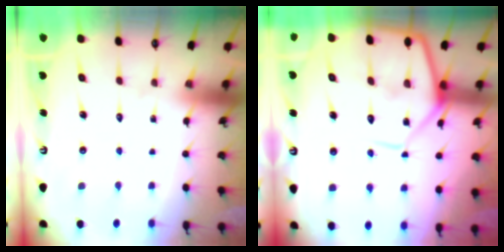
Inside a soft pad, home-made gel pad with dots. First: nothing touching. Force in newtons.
{"total": 12.6, "press": 12.5, "slide": 1.1}